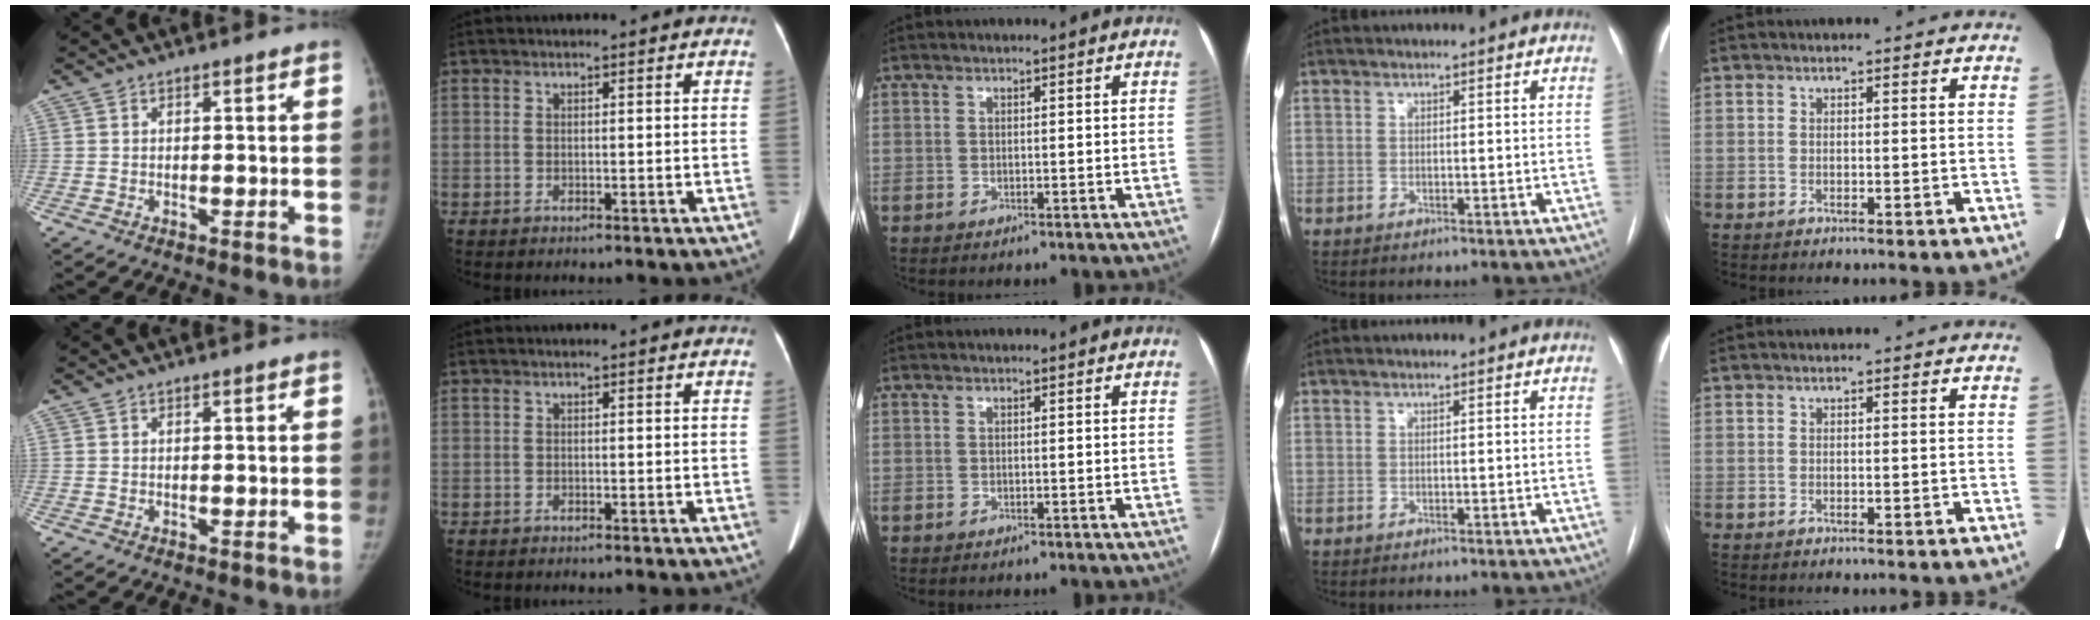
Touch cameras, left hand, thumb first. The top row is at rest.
{}